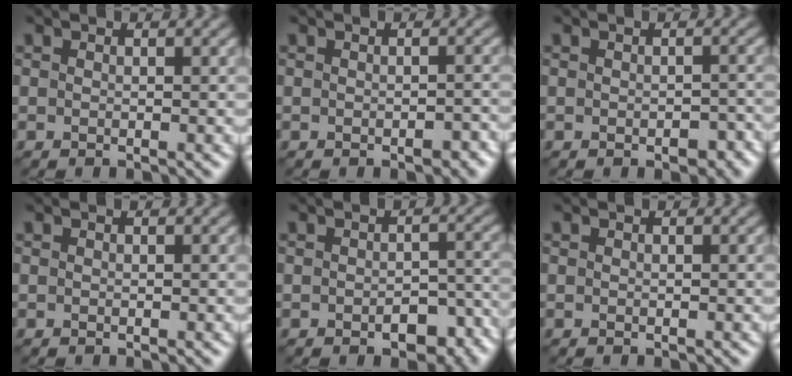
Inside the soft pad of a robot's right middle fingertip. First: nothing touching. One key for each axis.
{"total": 1.4, "fx": -0.6, "fy": 0.6, "fz": 1.1, "tx": -0.018, "ty": -0.001, "tz": -0.007}
{"total": 1.9, "fx": -0.6, "fy": 1.1, "fz": 1.4, "tx": -0.021, "ty": -0.007, "tz": -0.006}
{"total": 0.0}
{"total": 3.6, "fx": -1.6, "fy": 2.0, "fz": 2.5, "tx": -0.031, "ty": -0.002, "tz": -0.017}
{"total": 0.0}